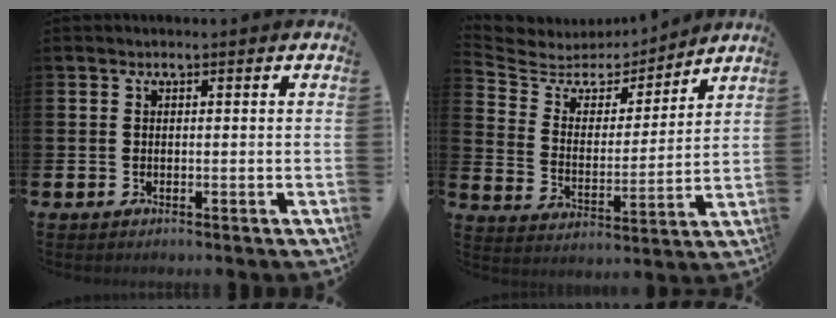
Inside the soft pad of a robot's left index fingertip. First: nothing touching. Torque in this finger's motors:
{"motor_torque": [1.02, -1.12, 0.04, -0.01]}